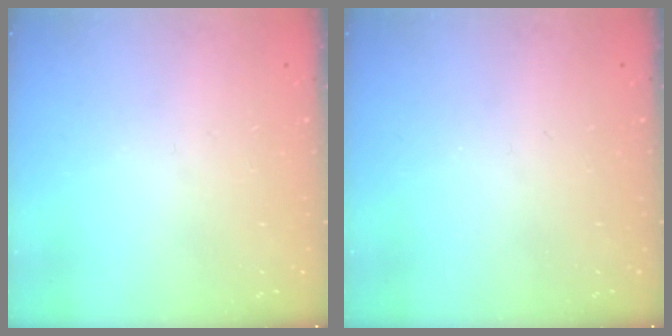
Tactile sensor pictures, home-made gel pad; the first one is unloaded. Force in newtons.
{"total": 0.0}